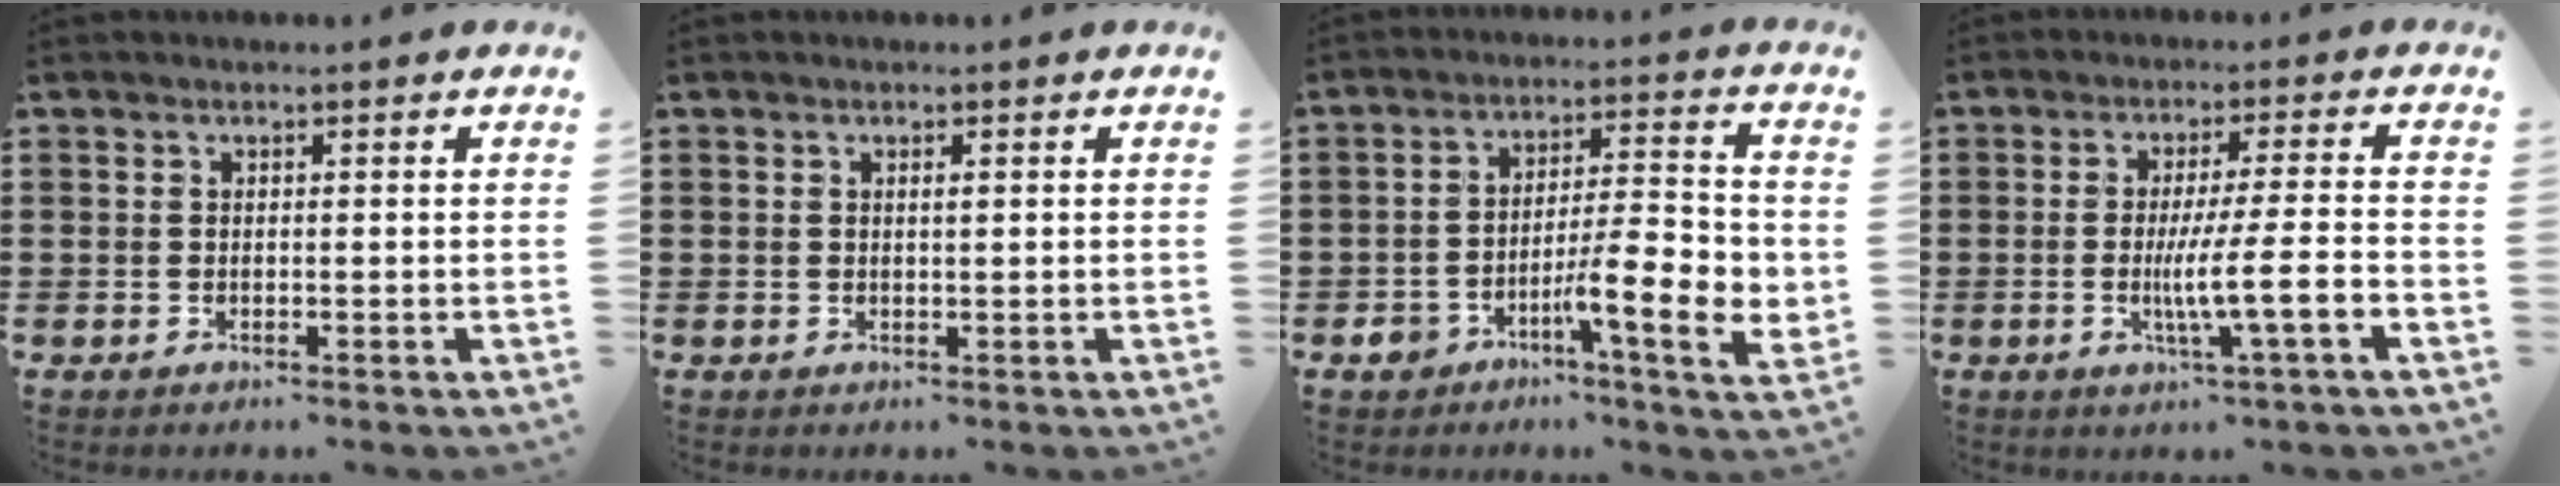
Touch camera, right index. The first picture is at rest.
{"total": 0.7, "force": [0.2, 0.1, 0.6], "torque": [-0.013, 0.001, 0.004]}
{"total": 10.4, "force": [-3.7, 3.1, 9.2], "torque": [-0.155, -0.001, -0.066]}
{"total": 7.9, "force": [-2.2, -0.1, 7.5], "torque": [-0.131, -0.014, -0.040]}